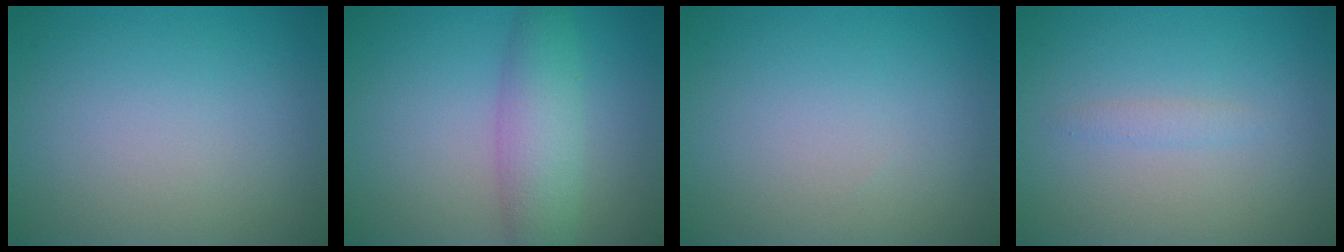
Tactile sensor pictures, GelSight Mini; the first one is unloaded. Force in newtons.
{"total": 4.5, "press": 4.5, "slide": 0.0}
{"total": 0.0}
{"total": 0.8, "press": 0.8, "slide": 0.0}